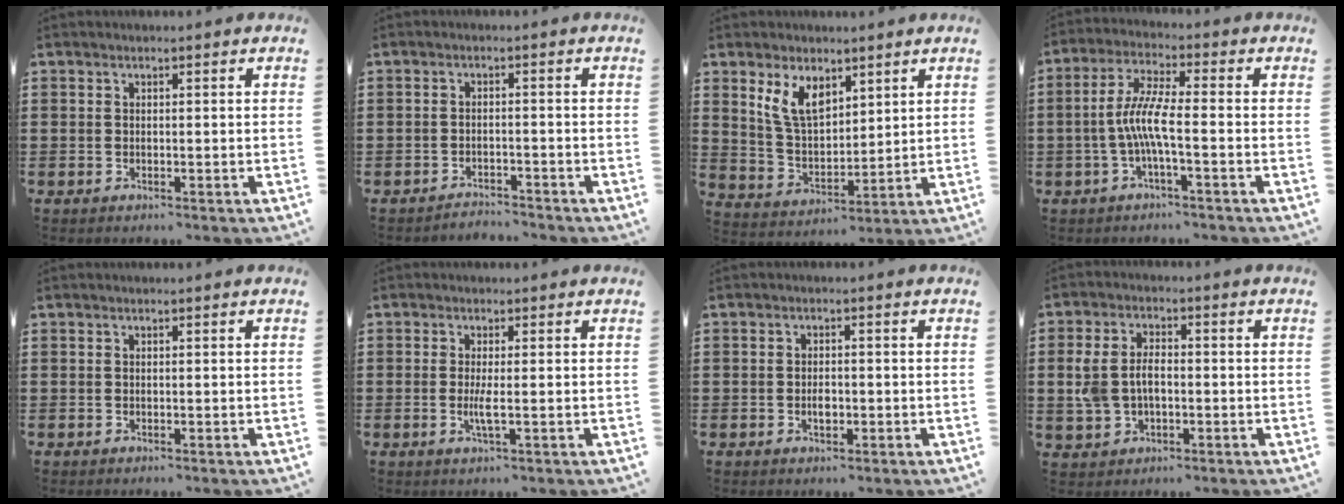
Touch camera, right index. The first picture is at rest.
{"total": 2.2, "force": [-2.2, 0.2, -0.1], "torque": [-0.005, 0.001, -0.048]}
{"total": 7.5, "force": [4.4, 4.0, 4.5], "torque": [-0.112, -0.004, 0.080]}
{"total": 6.7, "force": [-1.7, 1.0, 6.5], "torque": [-0.141, -0.009, -0.040]}
{"total": 0.0}
{"total": 2.2, "force": [-0.4, 0.1, 2.2], "torque": [-0.046, -0.007, -0.008]}
{"total": 1.8, "force": [-0.5, 1.0, 1.4], "torque": [-0.027, 0.002, -0.009]}
{"total": 5.1, "force": [-0.2, 3.3, 3.8], "torque": [-0.099, 0.004, -0.011]}